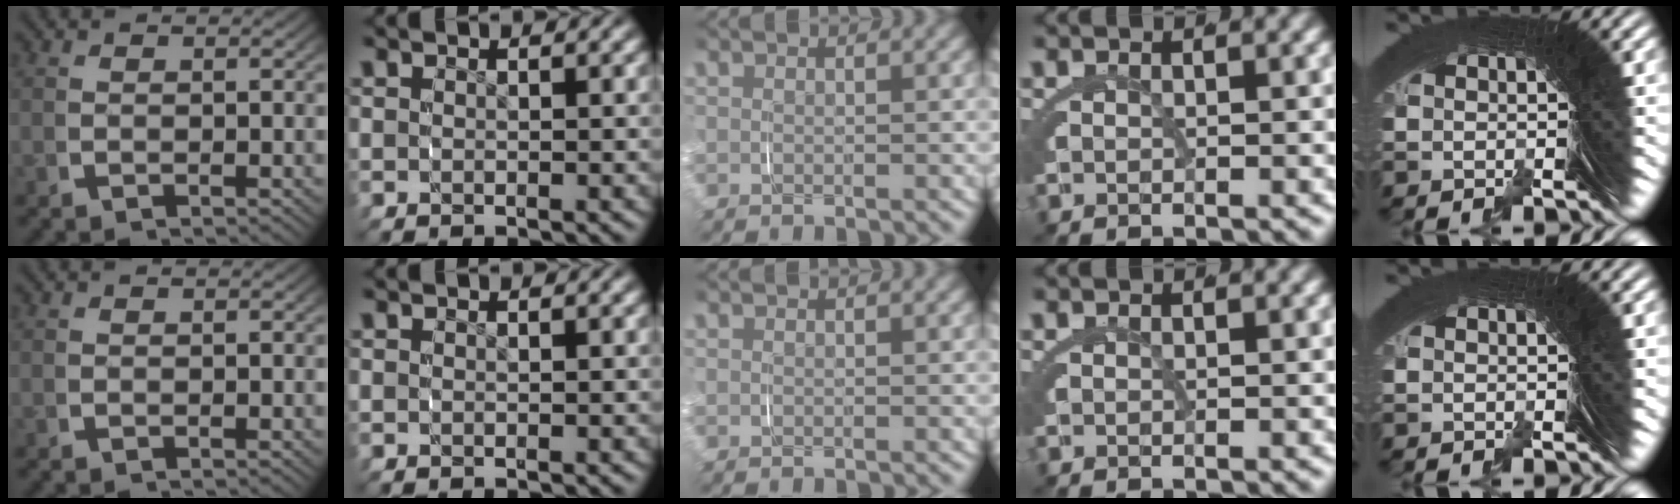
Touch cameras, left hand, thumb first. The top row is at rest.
{}